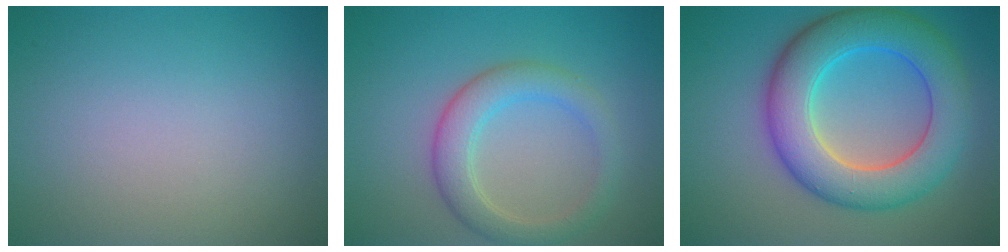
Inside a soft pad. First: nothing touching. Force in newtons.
{"total": 4.0, "press": 4.0, "slide": 0.2}
{"total": 9.1, "press": 9.1, "slide": 0.2}